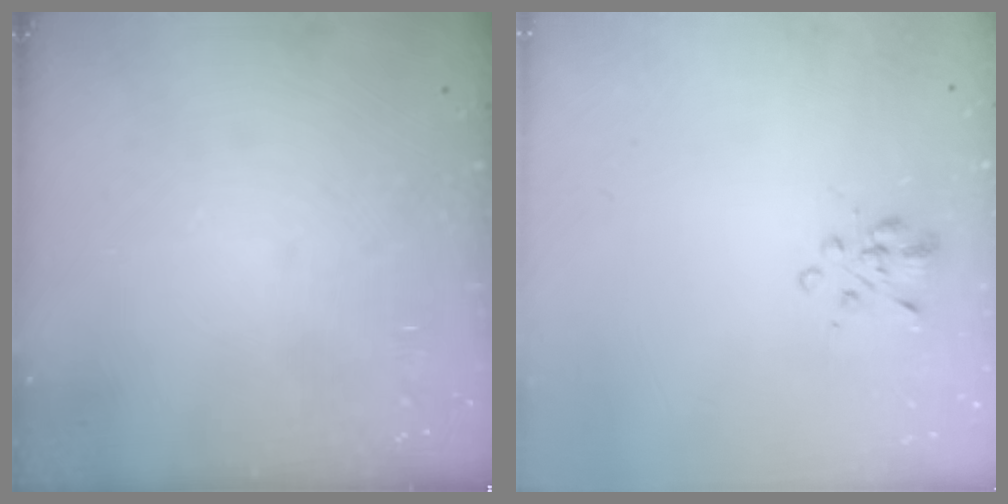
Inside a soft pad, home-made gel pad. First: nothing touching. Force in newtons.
{"total": 2.2, "press": 1.9, "slide": 1.1}